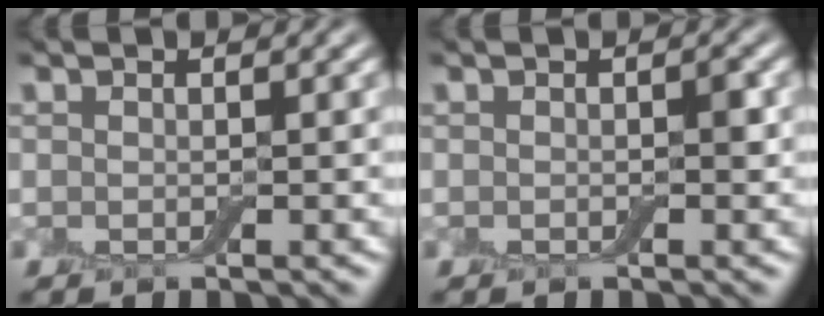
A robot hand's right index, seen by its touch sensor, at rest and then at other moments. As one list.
[{"total": 0.7, "force": [-0.2, 0.3, 0.6], "torque": [-0.006, 0.000, -0.003]}]